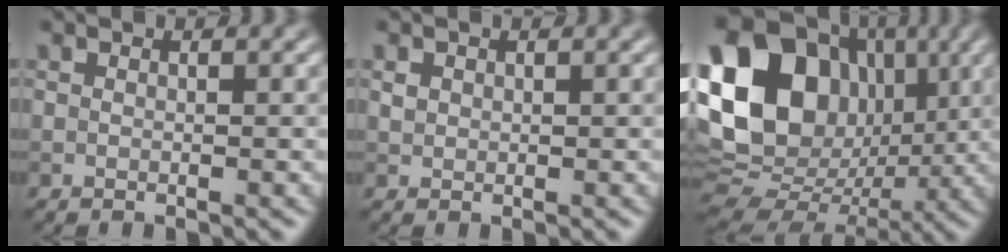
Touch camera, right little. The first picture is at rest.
{"total": 0.8, "force": [0.3, 0.7, 0.2], "torque": [-0.003, -0.001, 0.006]}
{"total": 18.7, "force": [3.2, 14.8, 11.1], "torque": [-0.215, 0.015, 0.057]}